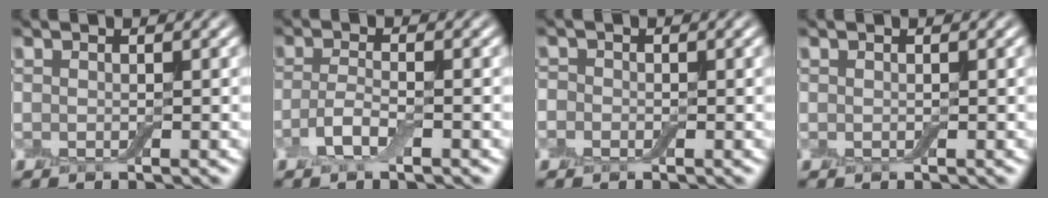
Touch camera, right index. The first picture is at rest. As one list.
[{"total": 2.2, "force": [-1.0, 0.6, 1.8], "torque": [-0.043, 0.005, -0.028]}, {"total": 0.9, "force": [-0.4, 0.8, 0.1], "torque": [0.004, 0.002, -0.016]}, {"total": 0.0}]